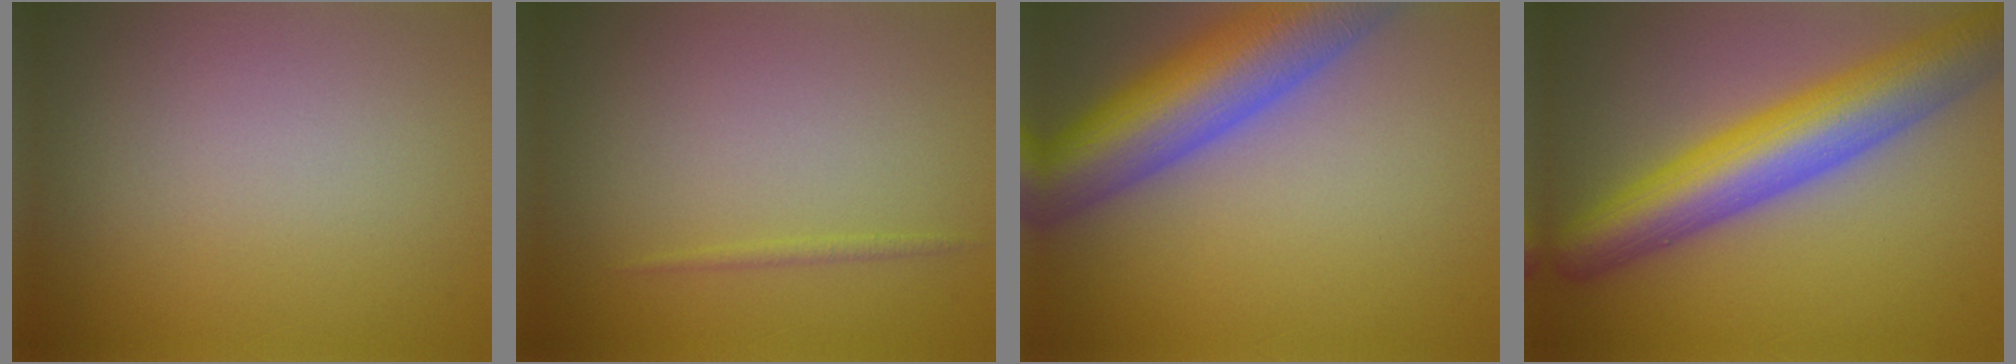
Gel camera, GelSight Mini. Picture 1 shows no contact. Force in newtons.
{"total": 0.6, "press": 0.6, "slide": 0.1}
{"total": 11.2, "press": 11.2, "slide": 0.6}
{"total": 9.3, "press": 9.3, "slide": 0.4}